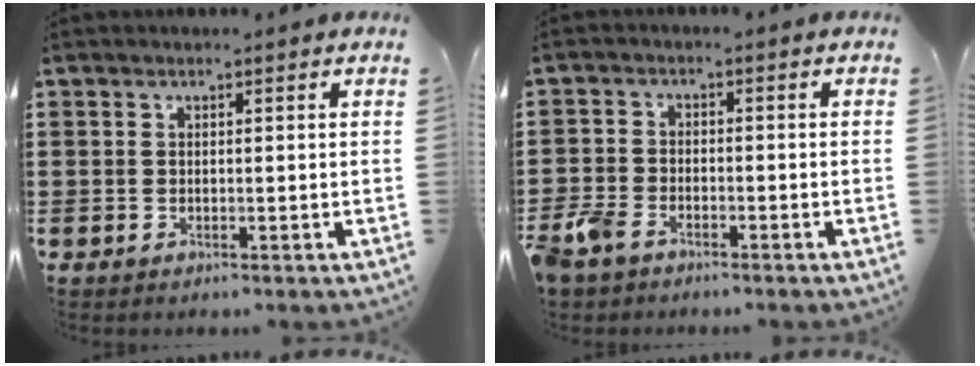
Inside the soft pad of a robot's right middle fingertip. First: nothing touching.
{"total": 3.7, "force": [-3.0, 1.7, 1.3], "torque": [-0.052, -0.005, -0.068]}